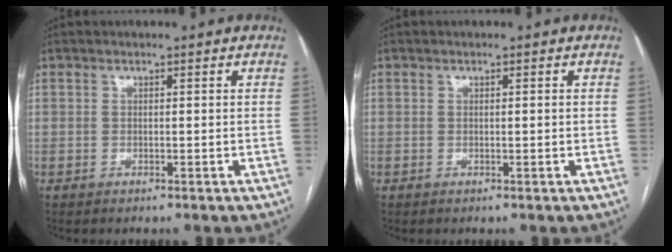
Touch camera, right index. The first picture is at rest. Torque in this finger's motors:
{"motor_torque": [0.02, 0.09, -0.03, 0.00]}